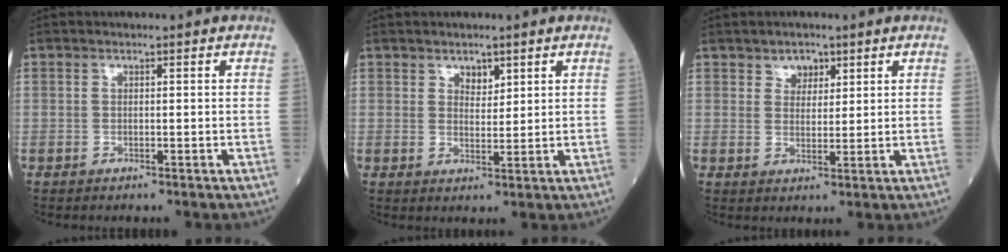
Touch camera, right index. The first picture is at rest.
{"total": 2.4, "force": [1.7, 1.3, 1.2], "torque": [-0.018, -0.002, 0.032]}
{"total": 2.9, "force": [1.9, 2.0, 1.1], "torque": [-0.015, 0.002, 0.034]}